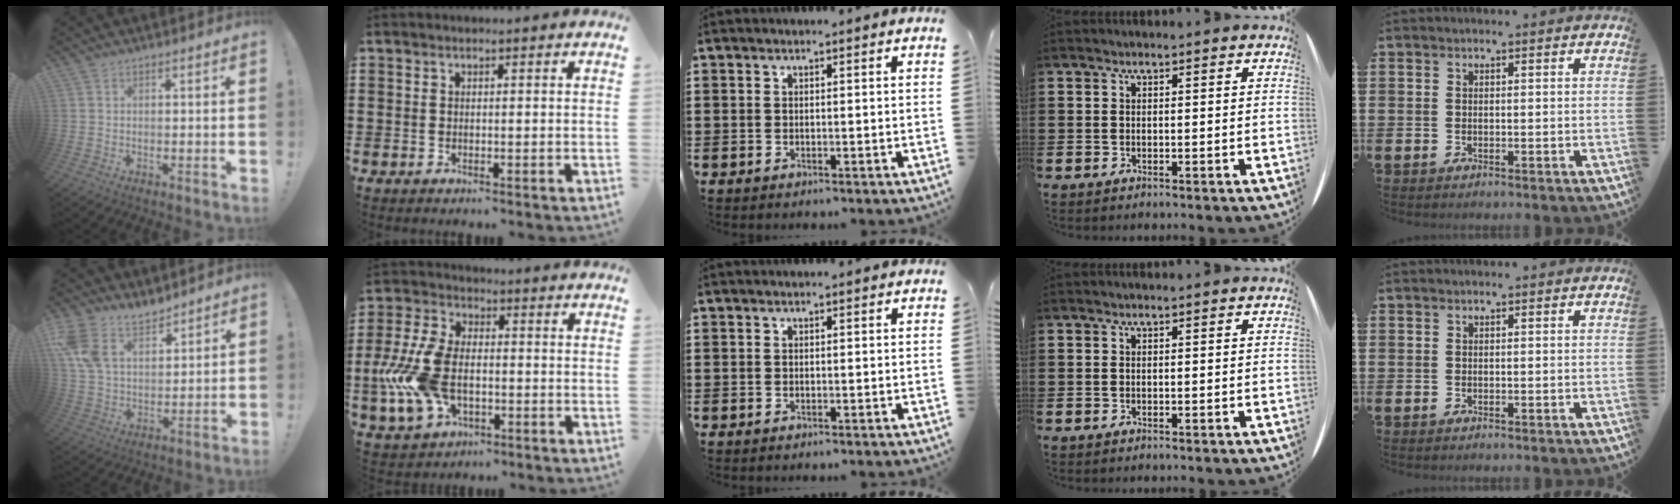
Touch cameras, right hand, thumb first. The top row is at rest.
{"thumb": {"total": 12.8, "force": [9.1, 7.0, 5.6], "torque": [-0.115, -0.045, 0.181]}, "index": {"total": 11.5, "force": [-2.2, 6.8, 9.0], "torque": [-0.227, -0.007, -0.043]}}